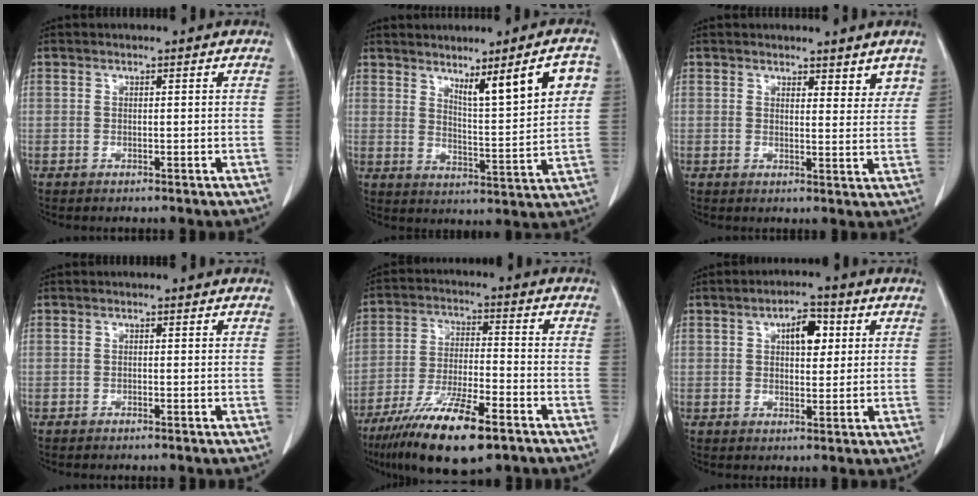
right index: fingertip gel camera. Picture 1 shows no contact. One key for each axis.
{"total": 10.7, "fx": 5.0, "fy": 0.7, "fz": 9.4, "tx": -0.135, "ty": -0.007, "tz": 0.079}
{"total": 4.1, "fx": 3.4, "fy": 1.4, "fz": 1.8, "tx": -0.012, "ty": -0.015, "tz": 0.039}
{"total": 0.0}
{"total": 15.0, "fx": -9.6, "fy": 2.9, "fz": 11.1, "tx": -0.209, "ty": -0.032, "tz": -0.169}
{"total": 5.3, "fx": 1.8, "fy": 2.4, "fz": 4.4, "tx": -0.069, "ty": 0.010, "tz": 0.027}